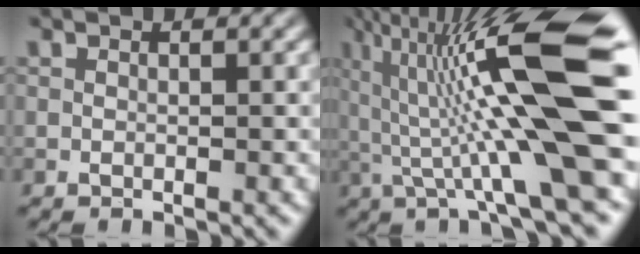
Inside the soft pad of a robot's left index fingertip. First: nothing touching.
{"total": 14.2, "force": [2.1, 2.2, 13.9], "torque": [-0.223, 0.017, 0.043]}